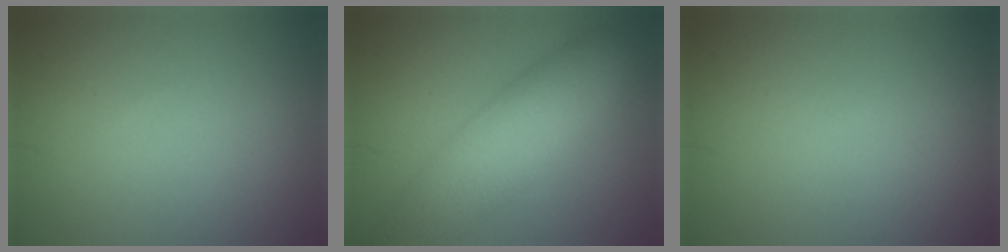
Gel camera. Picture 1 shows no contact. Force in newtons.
{"total": 7.7, "press": 7.7, "slide": 0.3}
{"total": 0.0}